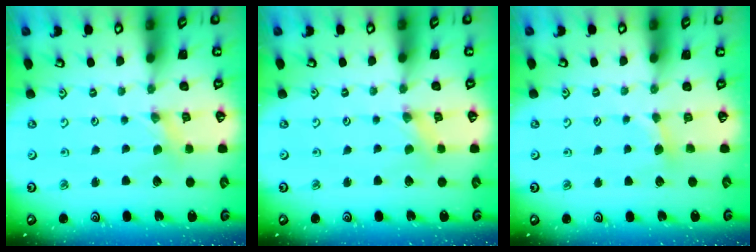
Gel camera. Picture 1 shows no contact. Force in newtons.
{"total": 0.6, "press": 0.6, "slide": 0.2}
{"total": 3.3, "press": 3.3, "slide": 0.5}